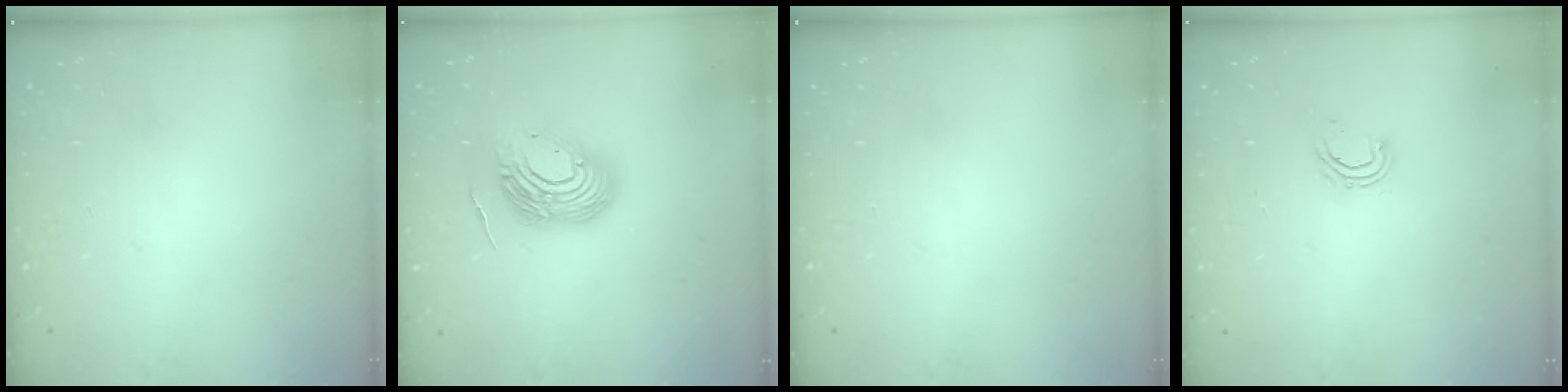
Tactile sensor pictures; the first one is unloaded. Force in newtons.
{"total": 15.1, "press": 15.0, "slide": 2.0}
{"total": 0.0}
{"total": 5.6, "press": 5.4, "slide": 1.4}